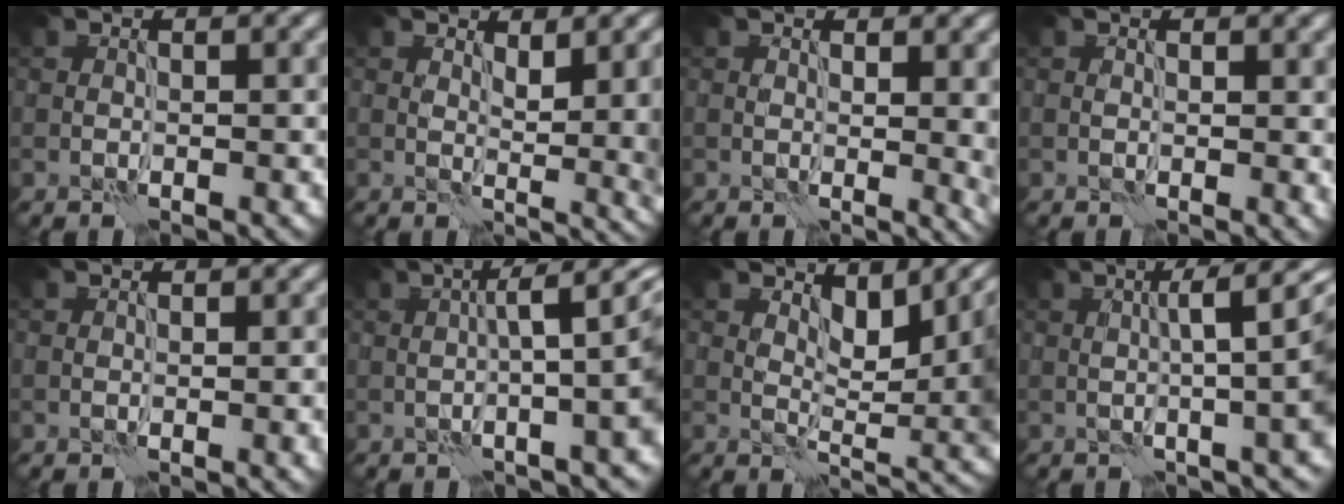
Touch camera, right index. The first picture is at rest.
{"total": 4.3, "force": [1.3, 1.5, 3.8], "torque": [-0.055, -0.001, 0.024]}
{"total": 3.9, "force": [0.5, 1.7, 3.5], "torque": [-0.040, -0.007, 0.014]}
{"total": 1.1, "force": [0.4, 0.6, 0.8], "torque": [-0.009, -0.002, 0.006]}
{"total": 1.2, "force": [0.0, 0.3, 1.2], "torque": [-0.017, -0.002, -0.001]}
{"total": 7.2, "force": [0.6, 1.7, 7.0], "torque": [-0.081, 0.014, 0.008]}
{"total": 7.7, "force": [2.6, 3.1, 6.5], "torque": [-0.095, -0.006, 0.044]}
{"total": 8.1, "force": [1.1, 2.2, 7.7], "torque": [-0.075, 0.020, 0.011]}